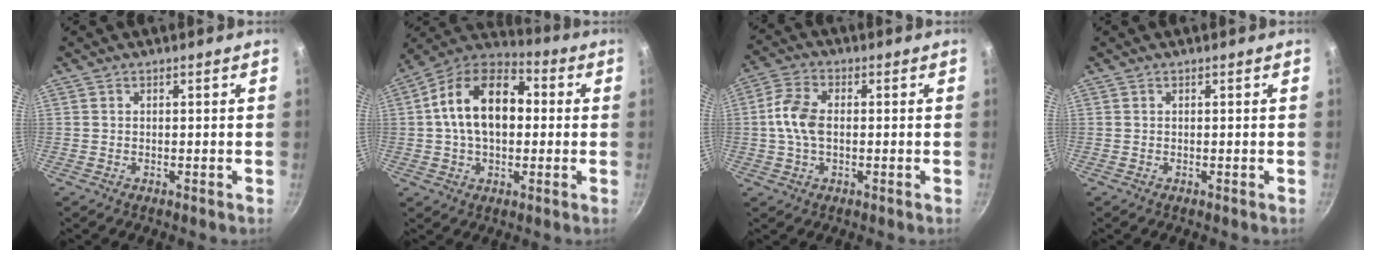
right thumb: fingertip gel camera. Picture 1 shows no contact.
{"total": 17.3, "force": [1.5, 11.2, 13.2], "torque": [-0.190, 0.031, 0.005]}
{"total": 7.4, "force": [-0.1, 4.5, 5.9], "torque": [-0.119, 0.020, -0.010]}
{"total": 0.0}